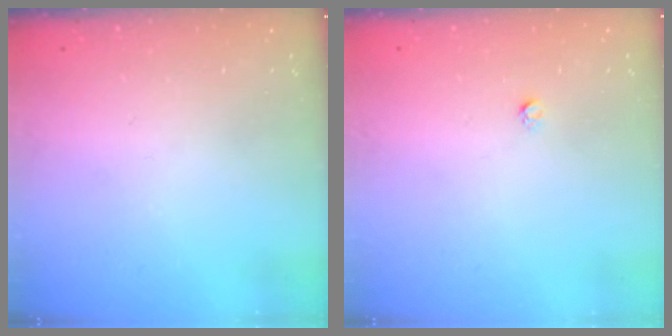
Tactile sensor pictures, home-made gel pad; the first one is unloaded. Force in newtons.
{"total": 1.6, "press": 1.5, "slide": 0.1}